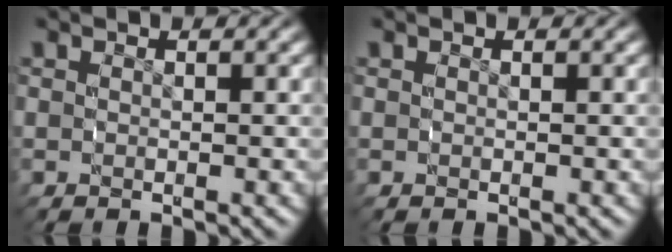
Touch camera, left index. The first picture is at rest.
{"total": 0.0}